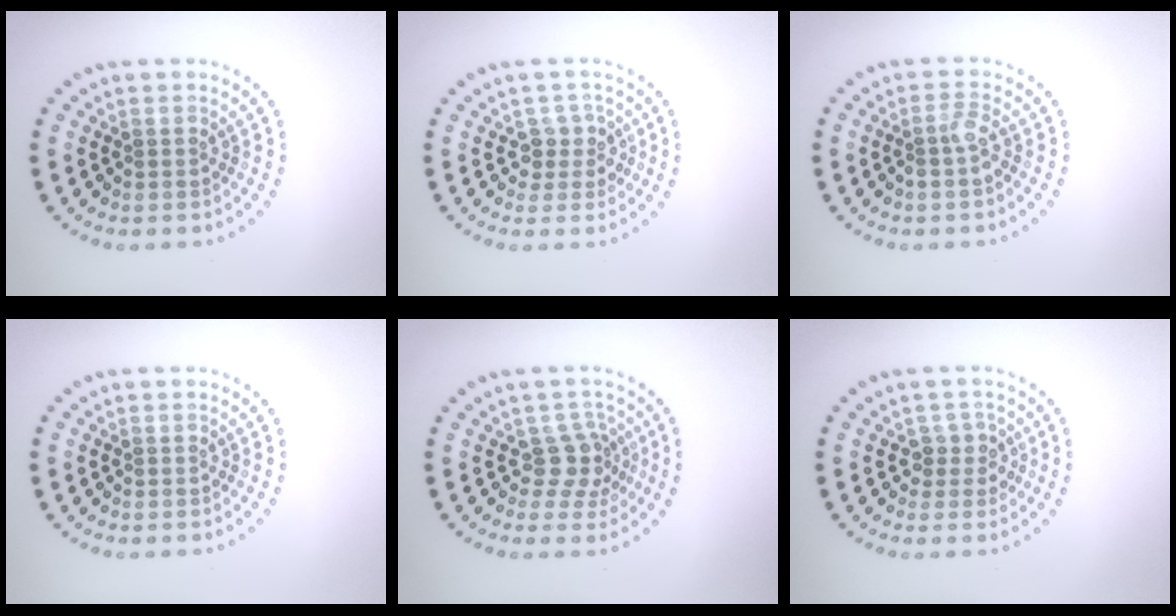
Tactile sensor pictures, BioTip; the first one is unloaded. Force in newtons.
{"total": 2.0, "press": 1.7, "slide": 1.1}
{"total": 1.6, "press": 1.3, "slide": 0.9}
{"total": 0.0}
{"total": 2.5, "press": 1.9, "slide": 1.7}
{"total": 1.7, "press": 1.3, "slide": 1.0}